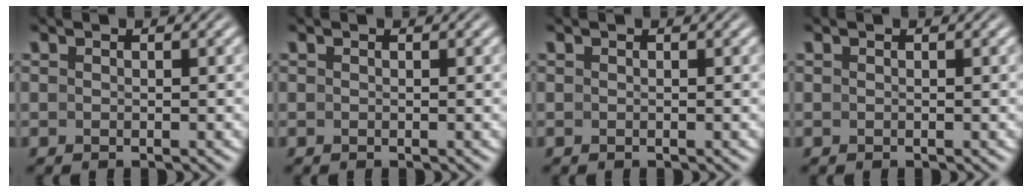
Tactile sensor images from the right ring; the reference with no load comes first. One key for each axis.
{"total": 0.0}
{"total": 0.0}
{"total": 0.0}